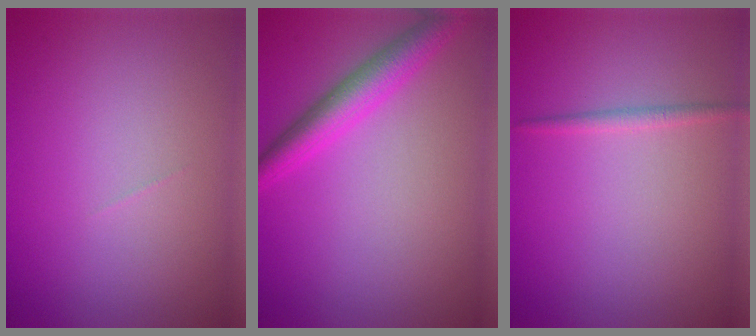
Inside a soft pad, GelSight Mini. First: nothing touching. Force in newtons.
{"total": 4.0, "press": 3.9, "slide": 0.2}
{"total": 1.0, "press": 1.0, "slide": 0.0}